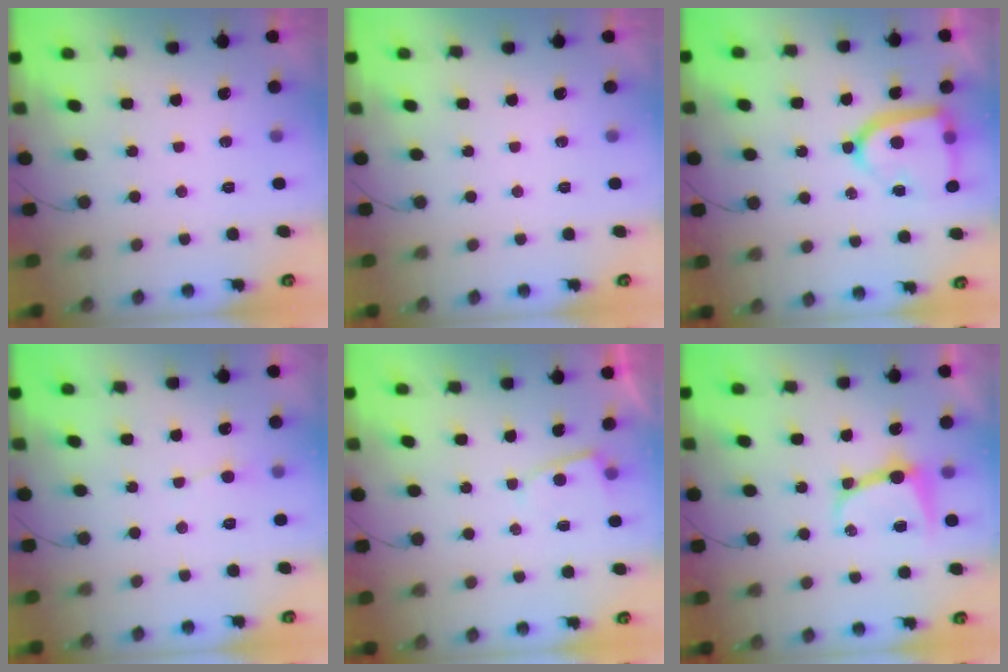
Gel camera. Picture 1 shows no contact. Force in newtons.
{"total": 0.0}
{"total": 16.3, "press": 16.2, "slide": 1.6}
{"total": 3.0, "press": 3.0, "slide": 0.4}
{"total": 3.2, "press": 3.2, "slide": 0.3}
{"total": 8.5, "press": 8.5, "slide": 1.0}